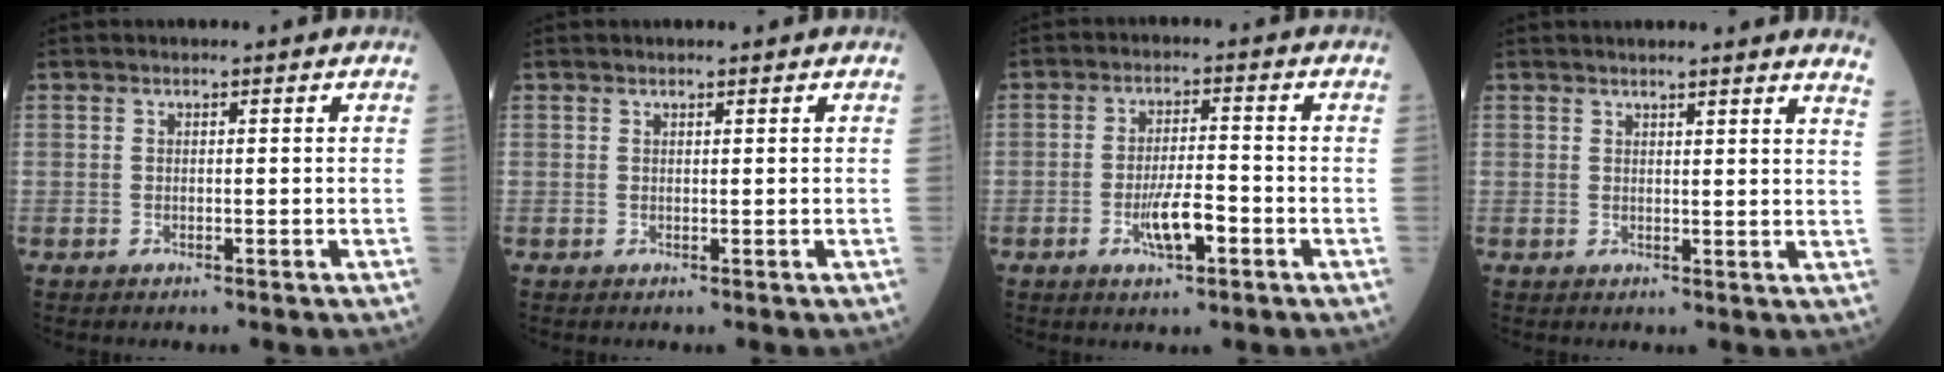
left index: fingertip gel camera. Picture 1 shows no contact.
{"total": 0.6, "force": [0.5, 0.1, 0.2], "torque": [-0.009, 0.003, 0.011]}
{"total": 5.5, "force": [-2.4, 1.4, 4.8], "torque": [-0.095, -0.005, -0.041]}
{"total": 8.6, "force": [8.1, -0.3, 2.7], "torque": [-0.025, -0.036, 0.067]}